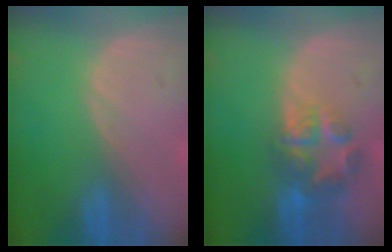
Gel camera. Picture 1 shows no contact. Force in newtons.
{"total": 7.0, "press": 5.9, "slide": 3.7}